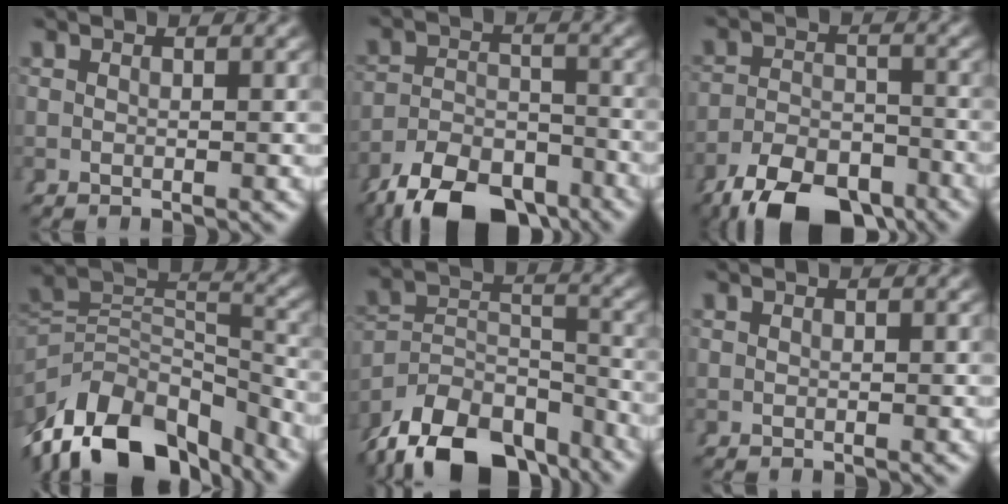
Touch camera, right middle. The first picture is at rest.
{"total": 9.5, "force": [-7.2, 4.6, 4.3], "torque": [-0.053, -0.023, -0.113]}
{"total": 8.1, "force": [-6.3, 3.5, 3.8], "torque": [-0.037, -0.016, -0.100]}
{"total": 13.9, "force": [-6.9, 9.1, 8.0], "torque": [-0.157, -0.049, -0.092]}
{"total": 12.3, "force": [-8.1, 7.2, 5.9], "torque": [-0.104, -0.043, -0.115]}
{"total": 0.0}